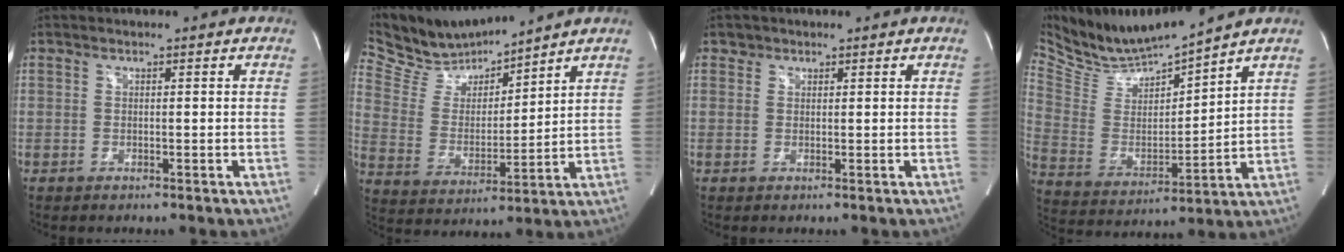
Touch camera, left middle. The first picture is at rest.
{"total": 9.8, "force": [9.6, 0.2, 1.7], "torque": [-0.058, 0.003, 0.204]}
{"total": 1.0, "force": [0.7, 0.7, -0.1], "torque": [0.008, 0.004, 0.009]}
{"total": 11.4, "force": [11.0, -0.4, 3.0], "torque": [-0.075, -0.009, 0.229]}